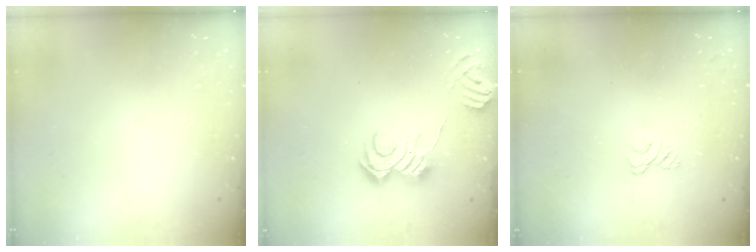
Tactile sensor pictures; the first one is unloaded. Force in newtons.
{"total": 8.5, "press": 8.5, "slide": 1.0}
{"total": 2.7, "press": 2.3, "slide": 1.4}